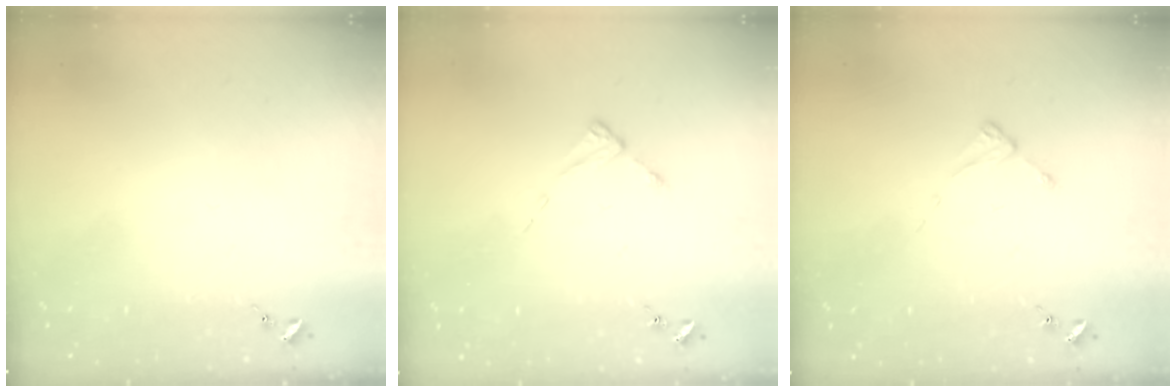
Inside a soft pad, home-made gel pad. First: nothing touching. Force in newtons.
{"total": 2.6, "press": 2.6, "slide": 0.4}
{"total": 2.4, "press": 2.4, "slide": 0.3}